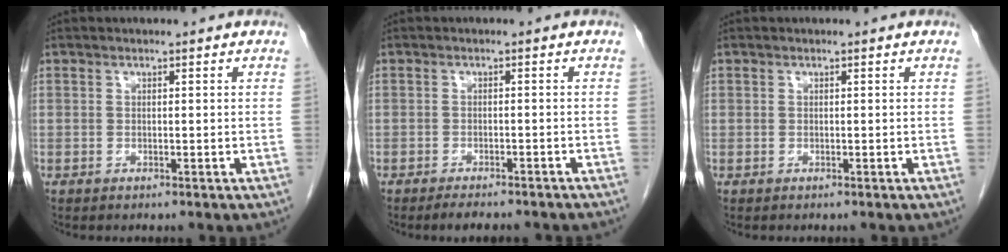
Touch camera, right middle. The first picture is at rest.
{"total": 6.2, "force": [-5.4, 1.2, 2.8], "torque": [-0.034, -0.005, -0.068]}
{"total": 0.0}